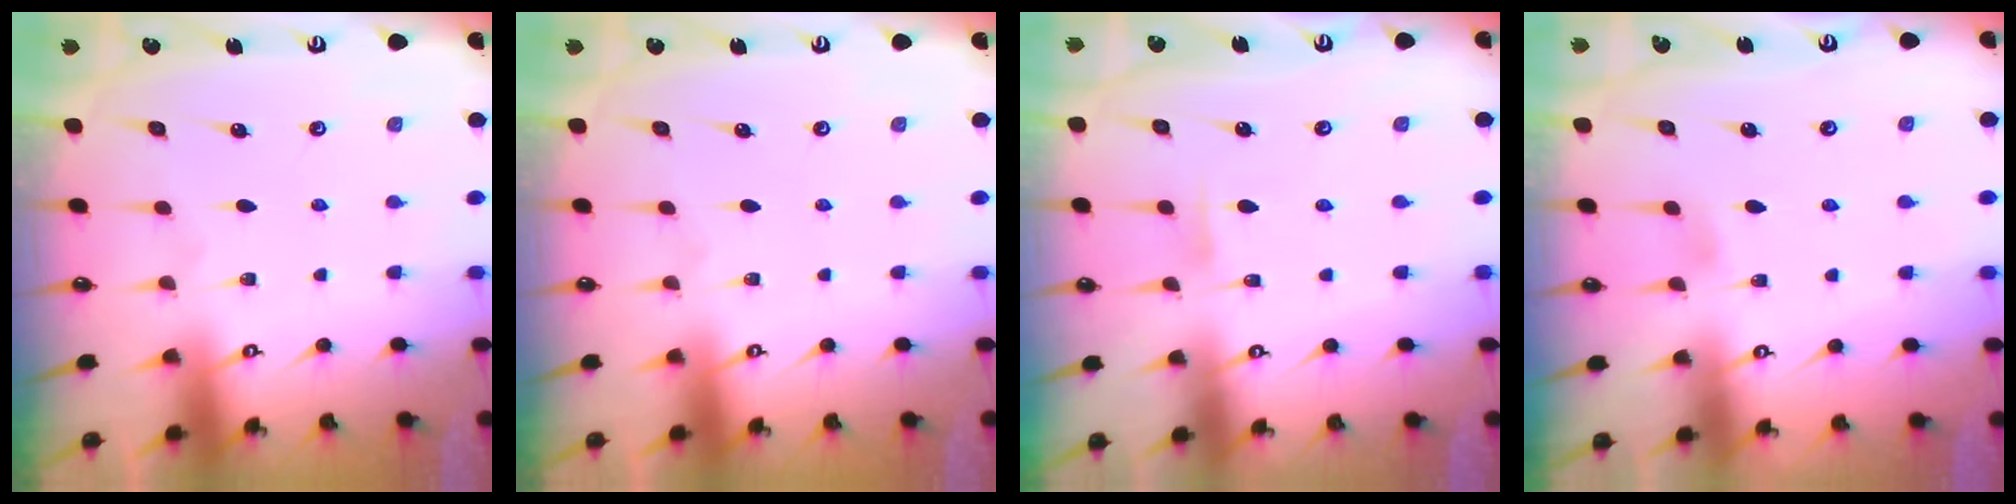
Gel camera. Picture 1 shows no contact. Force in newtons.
{"total": 0.0}
{"total": 3.2, "press": 3.2, "slide": 0.4}
{"total": 2.9, "press": 2.9, "slide": 0.5}